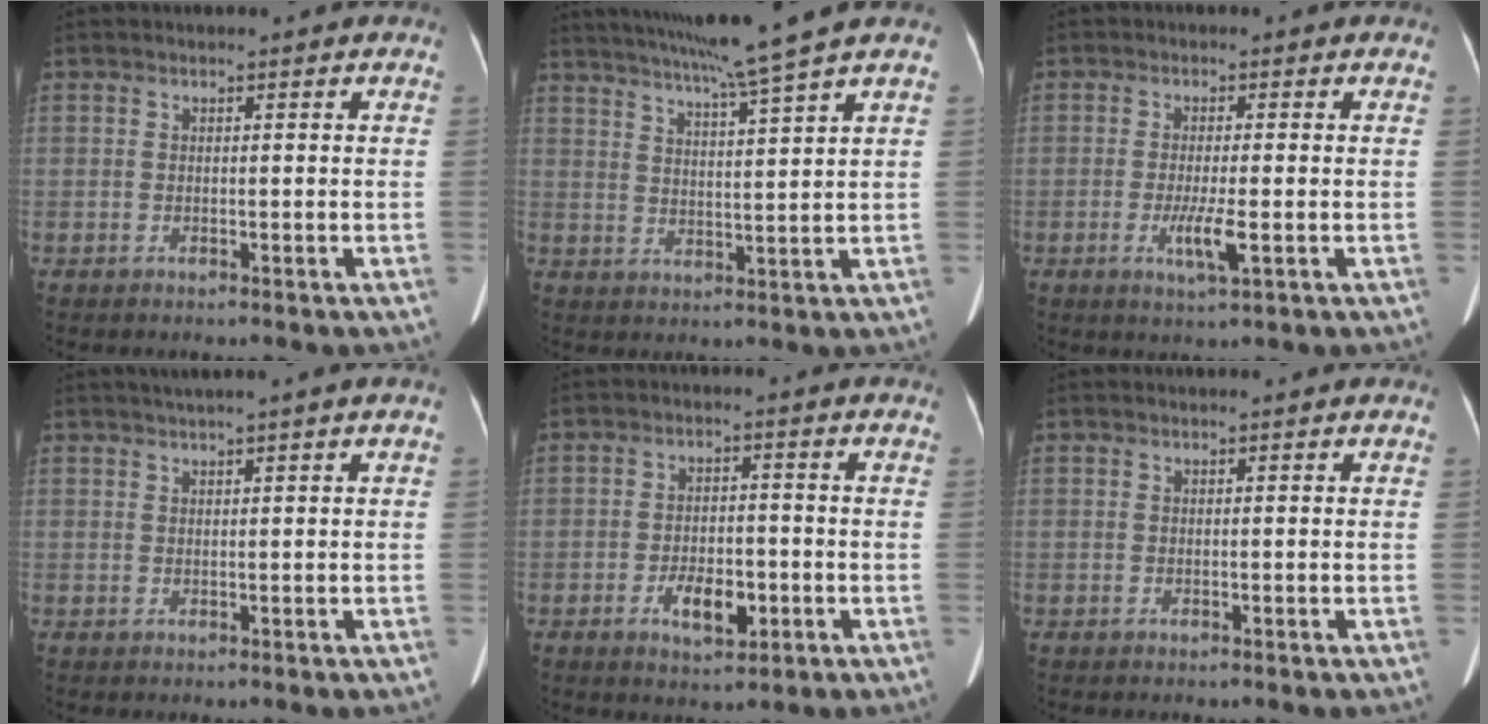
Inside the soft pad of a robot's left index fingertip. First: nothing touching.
{"total": 11.2, "force": [9.3, -2.6, 5.8], "torque": [-0.099, -0.011, 0.143]}
{"total": 4.0, "force": [-1.1, 0.2, 3.8], "torque": [-0.076, -0.009, -0.019]}
{"total": 2.5, "force": [1.6, -0.6, 1.8], "torque": [-0.039, 0.008, 0.034]}
{"total": 5.6, "force": [-2.2, 2.8, 4.3], "torque": [-0.077, 0.001, -0.032]}
{"total": 0.0}